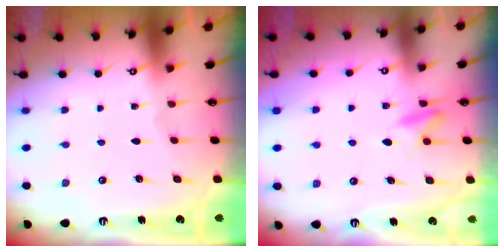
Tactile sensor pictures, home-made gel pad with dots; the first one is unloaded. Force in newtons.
{"total": 8.0, "press": 7.9, "slide": 1.0}